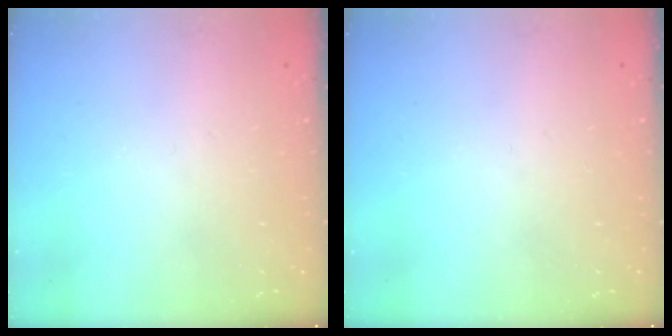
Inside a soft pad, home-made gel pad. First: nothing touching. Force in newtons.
{"total": 0.0}